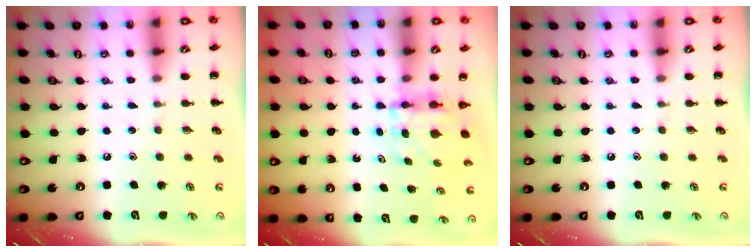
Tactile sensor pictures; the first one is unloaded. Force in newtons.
{"total": 3.9, "press": 3.9, "slide": 0.3}
{"total": 0.0}